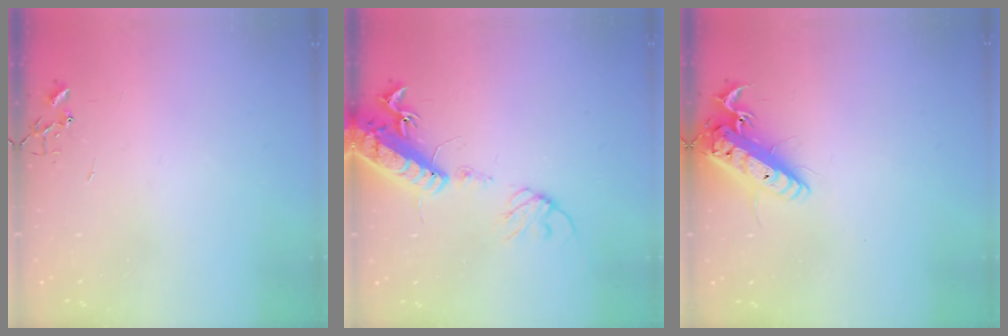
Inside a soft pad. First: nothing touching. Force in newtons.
{"total": 17.2, "press": 16.7, "slide": 3.9}
{"total": 16.4, "press": 16.1, "slide": 3.0}